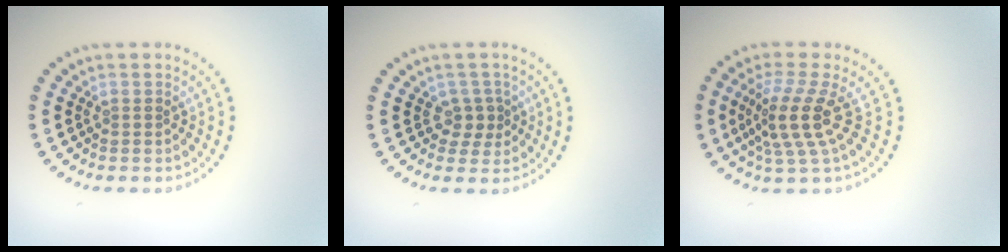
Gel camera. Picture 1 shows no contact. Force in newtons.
{"total": 1.9, "press": 1.5, "slide": 1.1}
{"total": 4.0, "press": 3.0, "slide": 2.7}